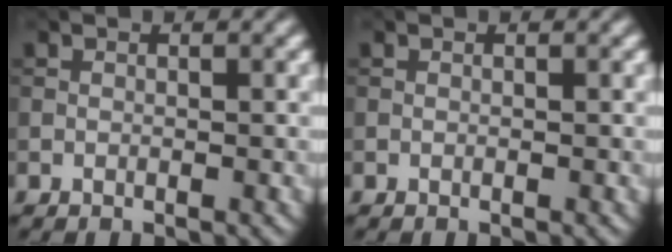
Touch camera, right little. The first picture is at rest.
{"total": 0.0}